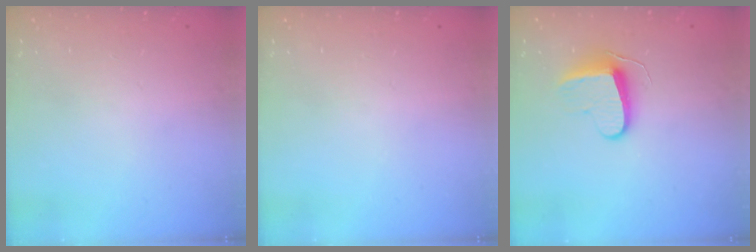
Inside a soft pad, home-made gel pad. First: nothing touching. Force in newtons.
{"total": 0.0}
{"total": 8.9, "press": 8.9, "slide": 0.1}